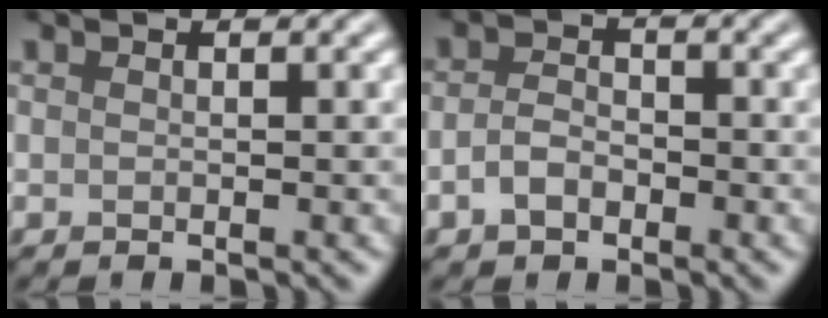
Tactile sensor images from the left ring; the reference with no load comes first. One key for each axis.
{"total": 2.4, "fx": -1.1, "fy": 1.5, "fz": 1.5, "tx": -0.030, "ty": 0.003, "tz": -0.026}